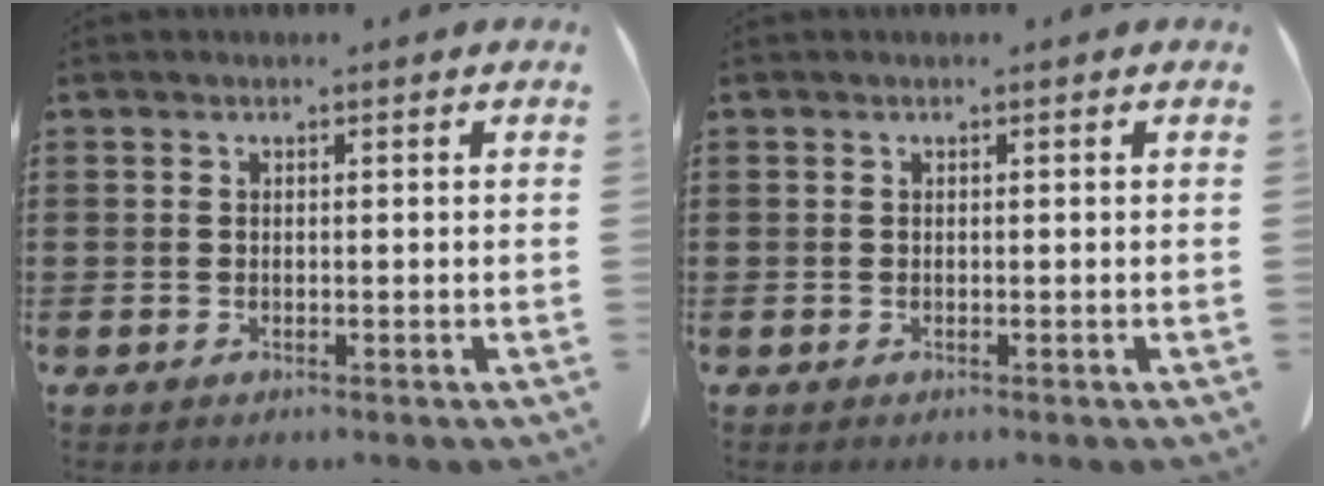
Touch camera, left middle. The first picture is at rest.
{"total": 0.0}